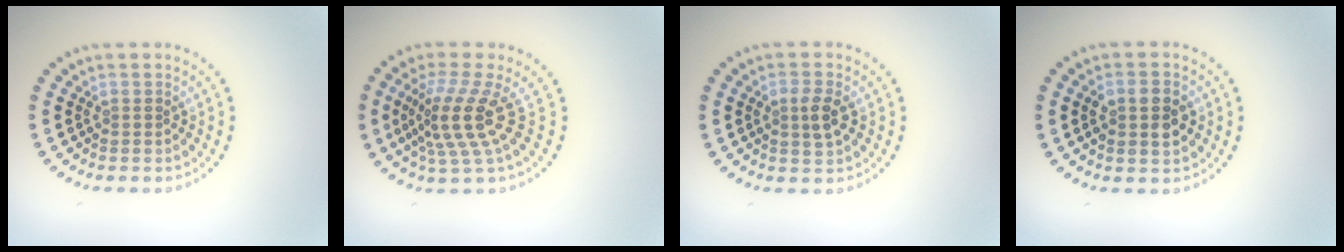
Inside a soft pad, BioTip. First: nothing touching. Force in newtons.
{"total": 4.5, "press": 3.1, "slide": 3.3}
{"total": 2.2, "press": 2.1, "slide": 0.3}
{"total": 2.8, "press": 2.8, "slide": 0.3}